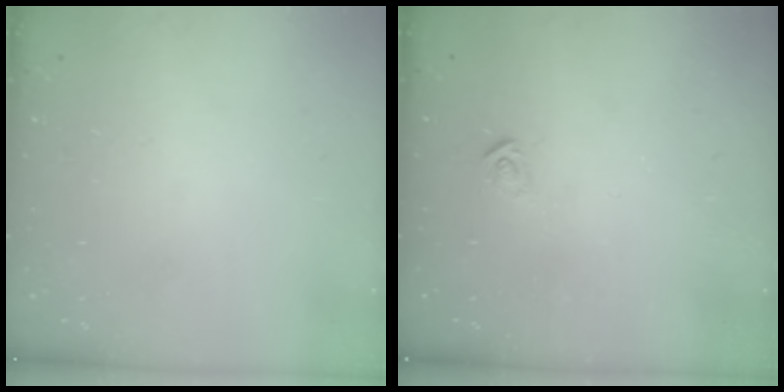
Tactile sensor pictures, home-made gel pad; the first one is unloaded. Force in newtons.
{"total": 2.9, "press": 2.9, "slide": 0.3}